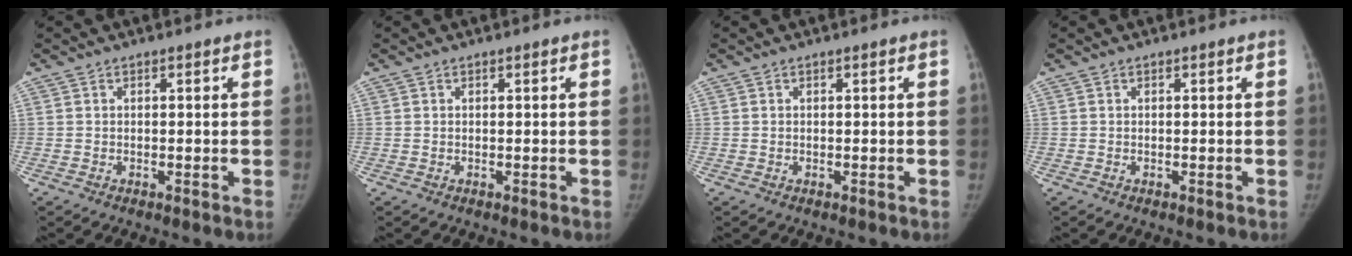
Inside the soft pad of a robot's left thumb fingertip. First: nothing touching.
{"total": 0.0}
{"total": 0.0}
{"total": 0.0}